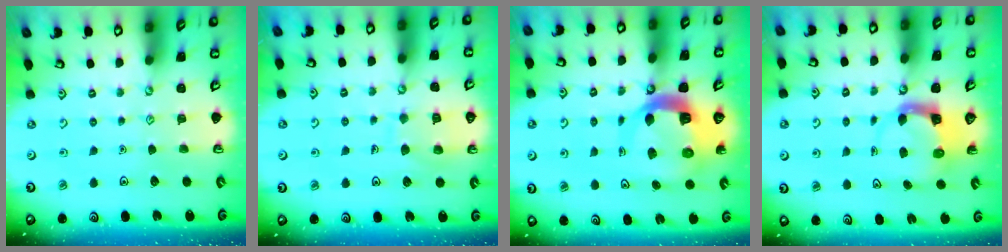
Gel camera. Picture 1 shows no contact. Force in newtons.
{"total": 8.2, "press": 8.1, "slide": 0.9}
{"total": 10.2, "press": 10.1, "slide": 1.3}
{"total": 3.8, "press": 3.7, "slide": 0.5}